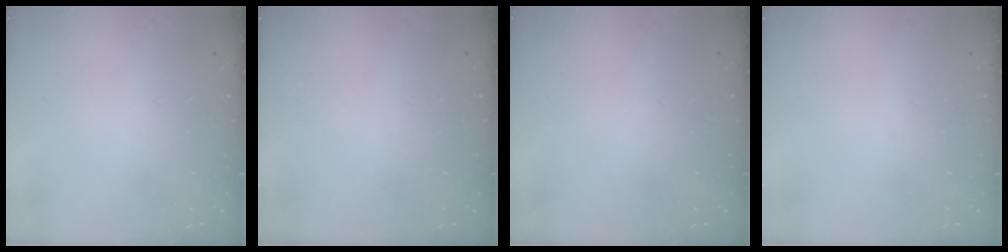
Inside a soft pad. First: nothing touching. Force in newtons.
{"total": 0.0}
{"total": 0.0}
{"total": 0.0}